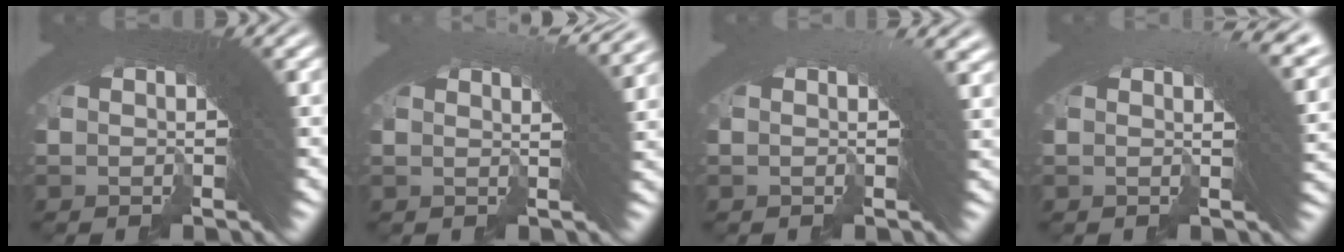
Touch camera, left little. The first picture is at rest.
{"total": 5.2, "force": [3.6, 0.3, 3.8], "torque": [-0.024, 0.022, 0.043]}
{"total": 2.4, "force": [0.9, 1.2, 1.9], "torque": [0.007, 0.029, -0.011]}
{"total": 5.8, "force": [2.4, 1.8, 5.0], "torque": [-0.030, 0.028, 0.017]}